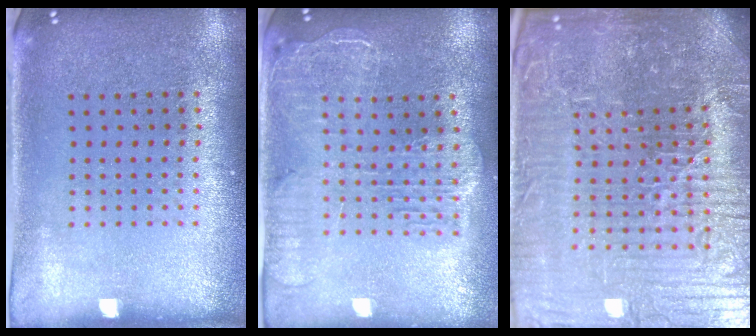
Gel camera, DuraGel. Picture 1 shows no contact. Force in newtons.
{"total": 2.5, "press": 2.2, "slide": 1.2}
{"total": 7.1, "press": 6.5, "slide": 2.9}